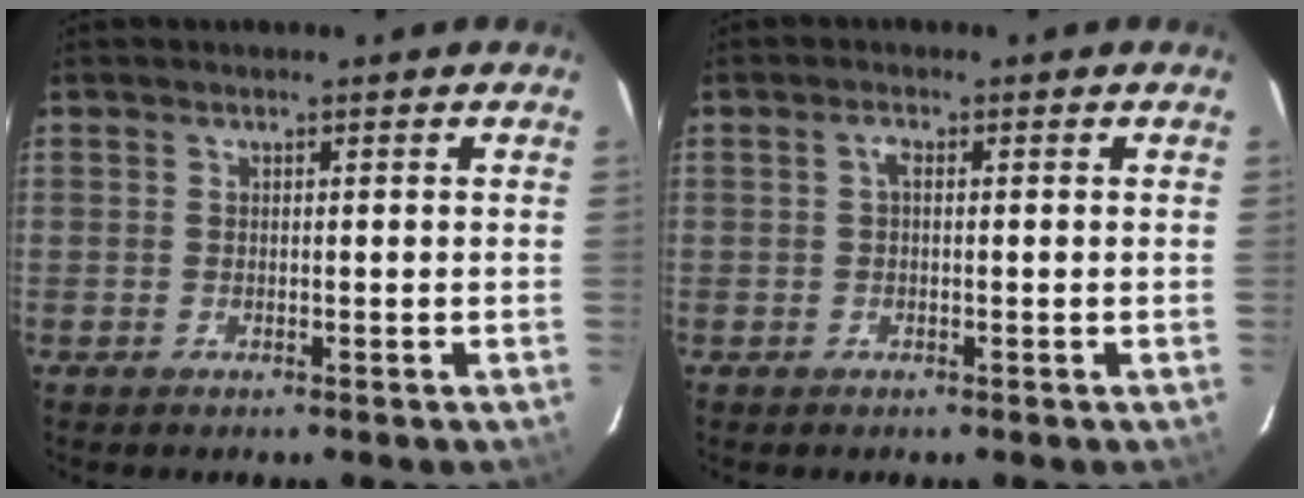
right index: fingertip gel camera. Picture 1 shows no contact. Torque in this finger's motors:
{"motor_torque": [0.33, 0.06, 0.13, 0.04]}